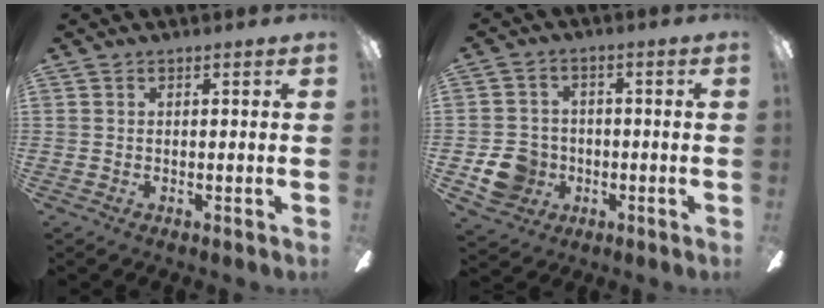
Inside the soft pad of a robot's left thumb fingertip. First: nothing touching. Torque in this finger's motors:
{"motor_torque": [-0.09, 0.13, 0.23, -0.21, 0.01]}